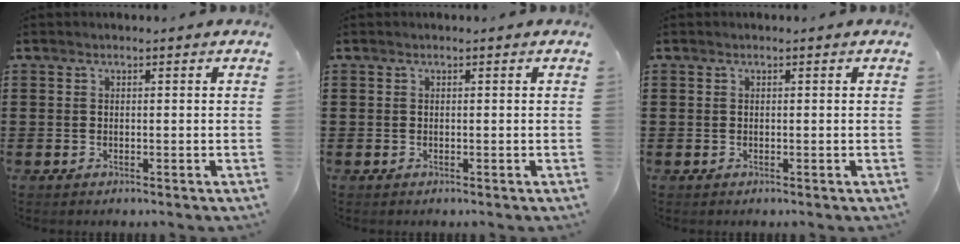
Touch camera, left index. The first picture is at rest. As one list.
[{"total": 0.0}, {"total": 0.0}]